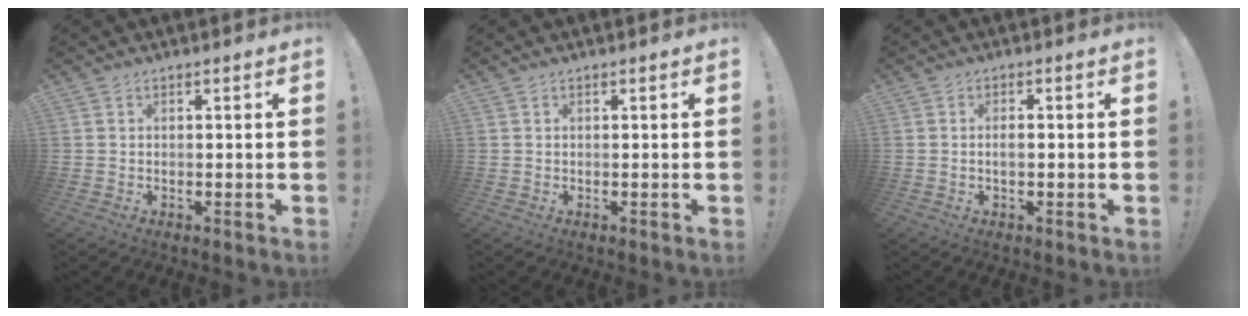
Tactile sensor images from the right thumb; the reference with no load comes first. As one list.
[{"total": 0.0}, {"total": 1.6, "force": [-0.3, 0.6, 1.4], "torque": [-0.026, 0.003, -0.007]}]